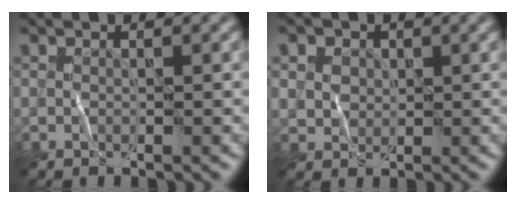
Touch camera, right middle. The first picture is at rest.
{"total": 1.7, "force": [0.9, 1.4, 0.1], "torque": [-0.027, 0.007, 0.022]}